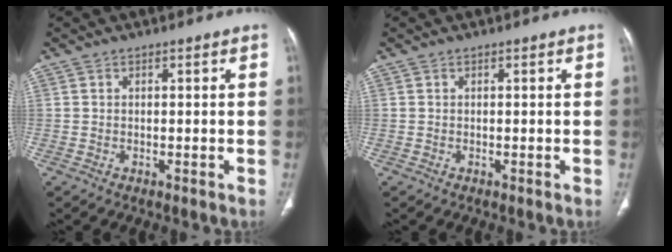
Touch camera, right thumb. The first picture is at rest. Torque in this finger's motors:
{"motor_torque": [0.02, 0.02, 0.00, 0.00, 0.00]}